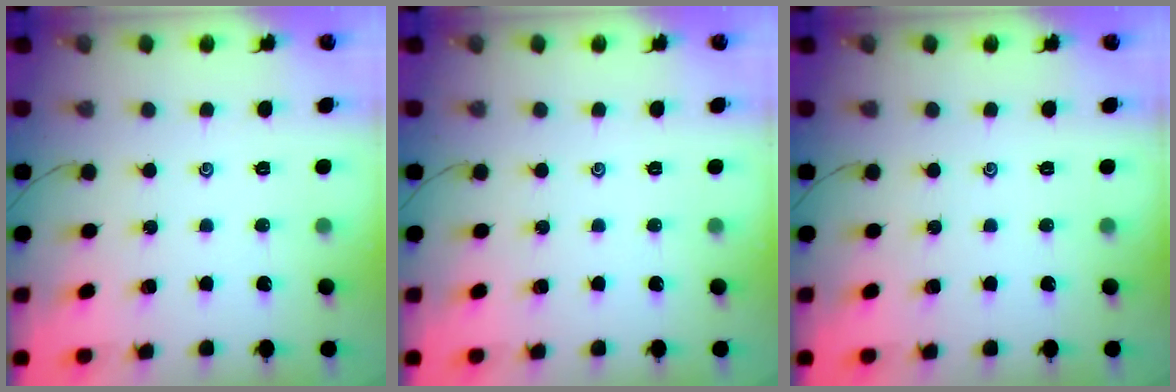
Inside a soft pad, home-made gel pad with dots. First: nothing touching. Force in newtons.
{"total": 0.0}
{"total": 0.0}